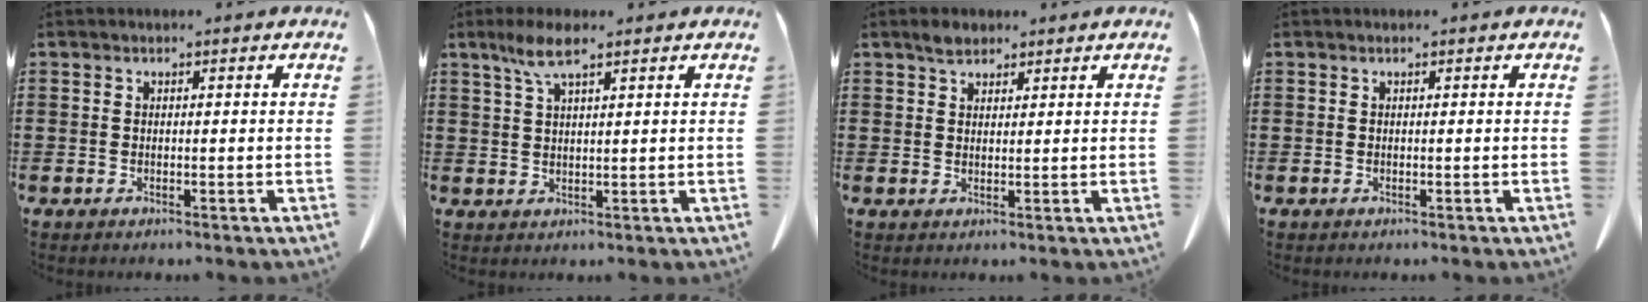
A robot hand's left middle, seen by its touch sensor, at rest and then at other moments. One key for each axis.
{"total": 5.2, "fx": 3.0, "fy": 1.1, "fz": 4.0, "tx": -0.086, "ty": 0.005, "tz": 0.053}
{"total": 2.3, "fx": 1.8, "fy": 1.0, "fz": 0.9, "tx": -0.013, "ty": 0.000, "tz": 0.033}
{"total": 0.0}